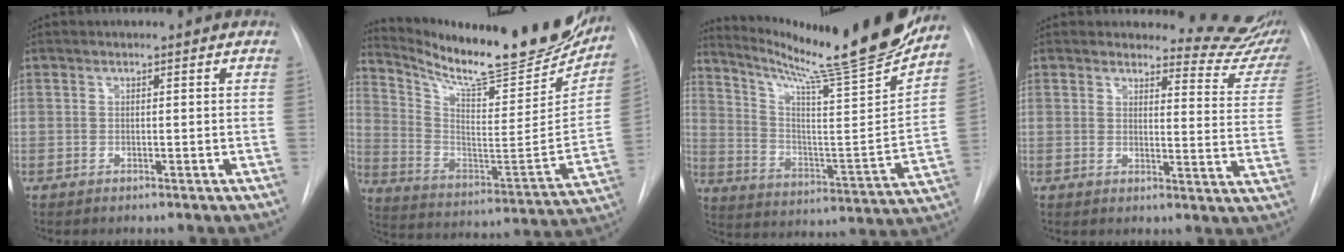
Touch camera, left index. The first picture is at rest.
{"total": 28.0, "force": [23.7, 4.9, 14.0], "torque": [-0.228, -0.067, 0.336]}
{"total": 24.7, "force": [21.7, -0.8, 11.9], "torque": [-0.195, -0.085, 0.312]}
{"total": 11.6, "force": [11.5, 1.4, 0.5], "torque": [0.023, -0.098, 0.100]}